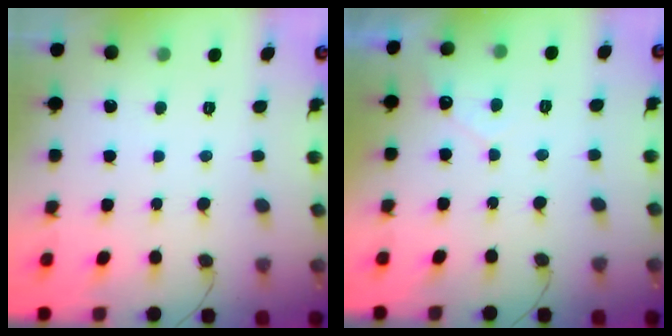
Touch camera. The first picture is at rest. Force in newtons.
{"total": 2.7, "press": 2.7, "slide": 0.1}